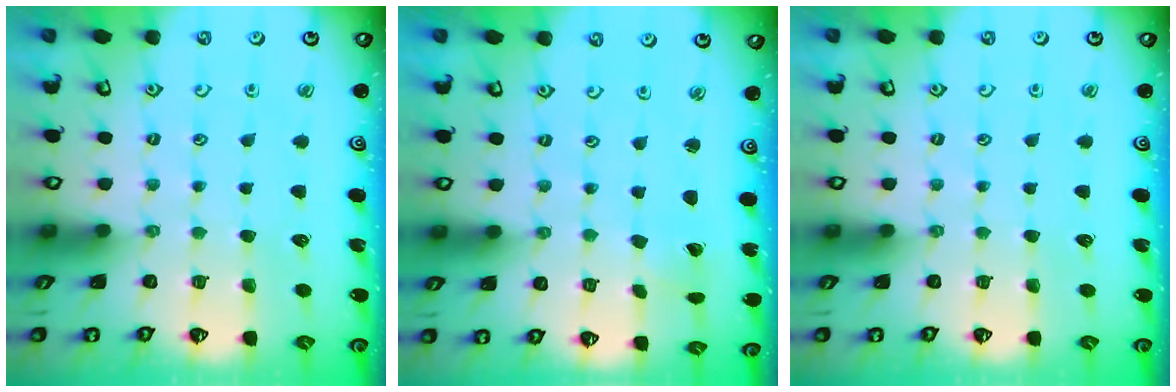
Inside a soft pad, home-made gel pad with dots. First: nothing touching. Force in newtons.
{"total": 0.9, "press": 0.9, "slide": 0.1}
{"total": 0.0}